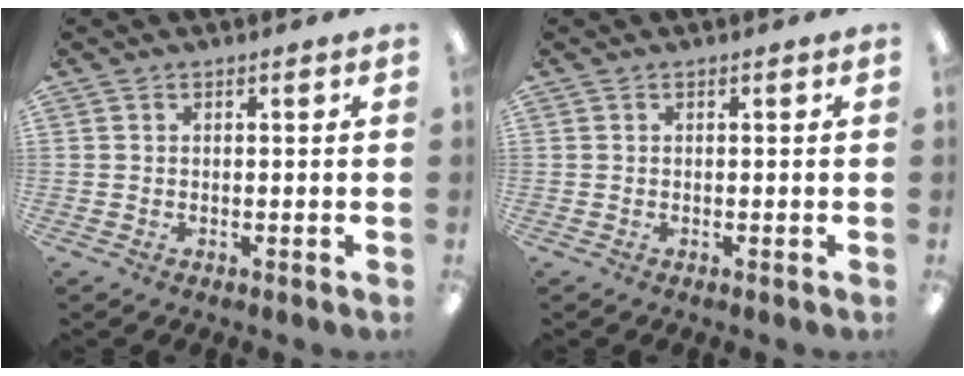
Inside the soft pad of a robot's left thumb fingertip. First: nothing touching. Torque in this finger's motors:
{"motor_torque": [0.00, 0.00, 0.01, 0.01, 0.00]}